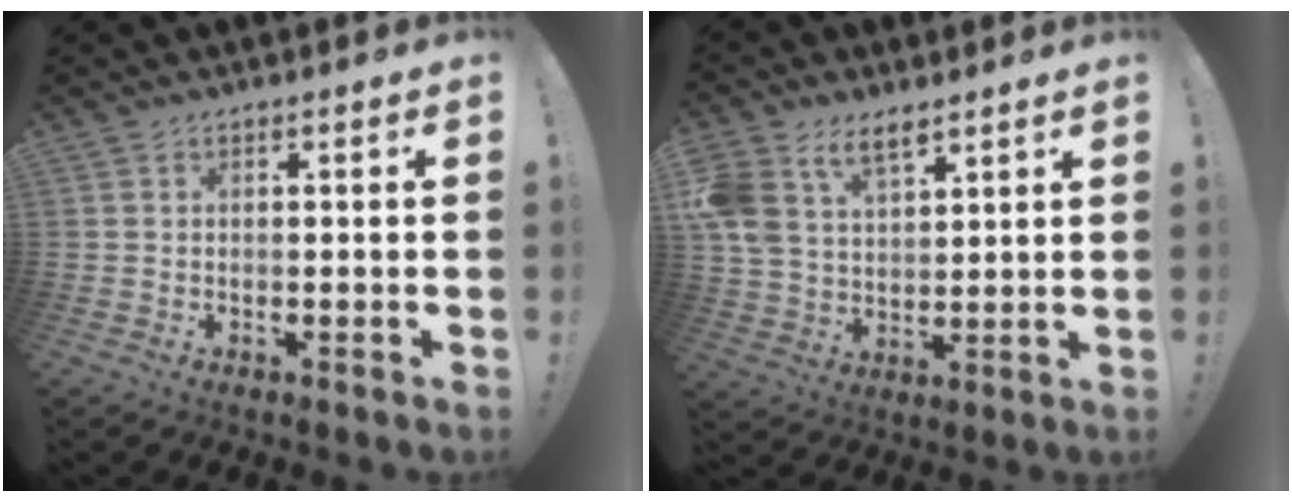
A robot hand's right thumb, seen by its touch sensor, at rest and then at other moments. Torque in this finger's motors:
{"motor_torque": [0.21, 0.24, 1.12, 0.39, 0.11]}